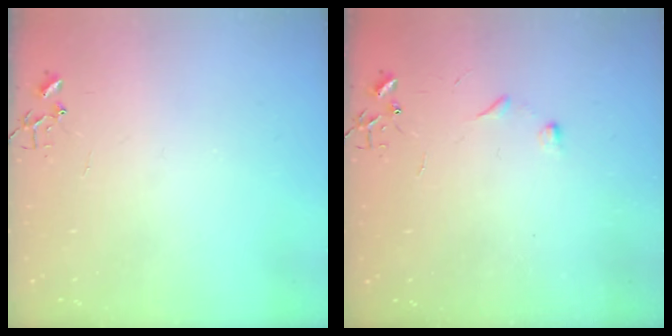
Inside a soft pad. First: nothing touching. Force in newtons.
{"total": 4.3, "press": 4.3, "slide": 0.6}